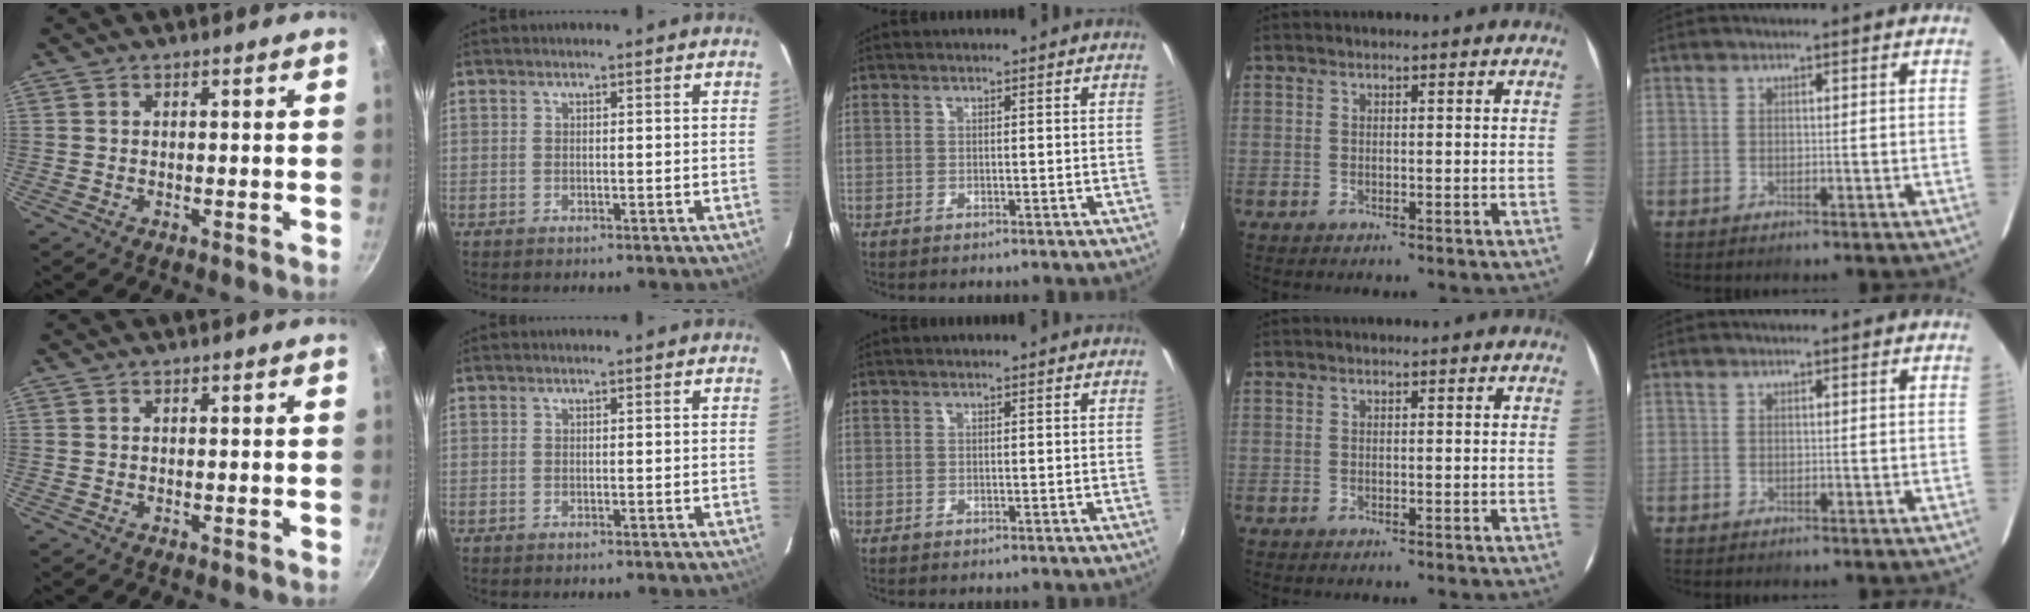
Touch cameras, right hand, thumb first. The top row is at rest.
{}